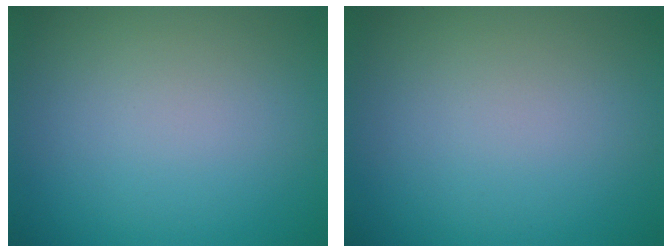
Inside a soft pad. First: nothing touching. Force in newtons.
{"total": 0.0}